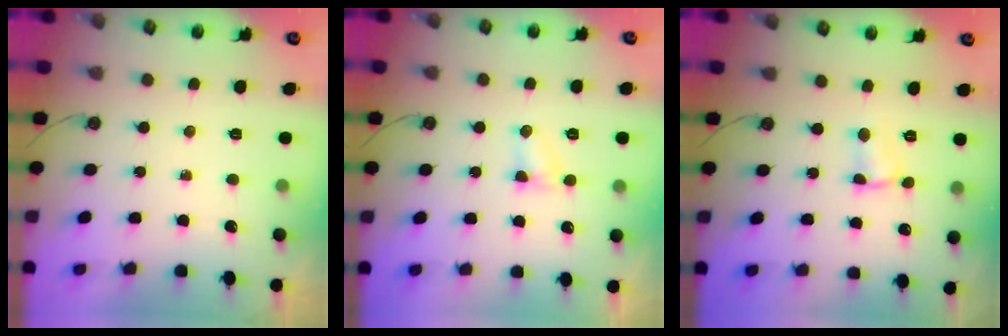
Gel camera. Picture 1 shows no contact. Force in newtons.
{"total": 3.0, "press": 3.0, "slide": 0.3}
{"total": 2.3, "press": 2.3, "slide": 0.3}